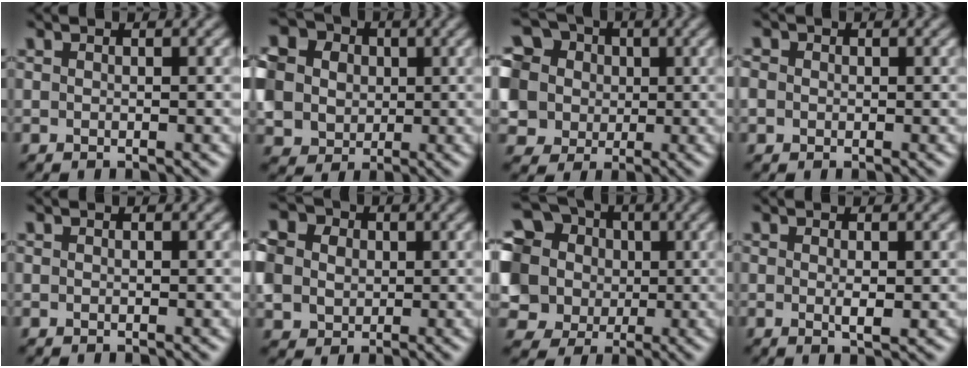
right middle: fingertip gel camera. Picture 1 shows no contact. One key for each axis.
{"total": 11.0, "fx": 0.5, "fy": 9.8, "fz": 5.1, "tx": -0.140, "ty": 0.015, "tz": -0.011}
{"total": 11.2, "fx": 1.5, "fy": 10.0, "fz": 4.8, "tx": -0.126, "ty": 0.021, "tz": 0.006}
{"total": 1.7, "fx": 0.2, "fy": 1.6, "fz": 0.6, "tx": -0.013, "ty": 0.005, "tz": -0.003}
{"total": 0.0}
{"total": 10.1, "fx": 1.2, "fy": 8.6, "fz": 5.2, "tx": -0.116, "ty": 0.019, "tz": 0.001}
{"total": 15.8, "fx": 2.8, "fy": 14.0, "fz": 6.6, "tx": -0.191, "ty": 0.028, "tz": 0.017}
{"total": 1.2, "fx": 0.0, "fy": 0.2, "fz": 1.2, "tx": -0.021, "ty": -0.004, "tz": -0.001}